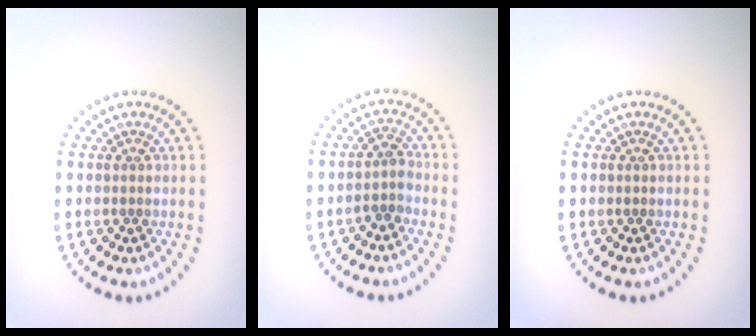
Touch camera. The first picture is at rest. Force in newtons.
{"total": 1.9, "press": 1.5, "slide": 1.2}
{"total": 0.0}